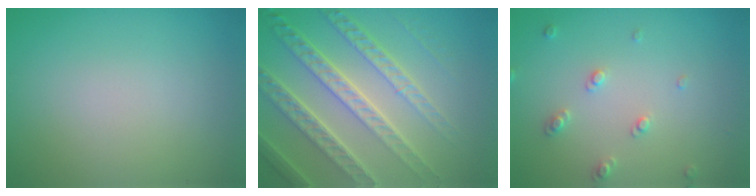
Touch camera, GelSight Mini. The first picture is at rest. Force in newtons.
{"total": 7.9, "press": 5.4, "slide": 5.7}
{"total": 1.6, "press": 1.5, "slide": 0.4}